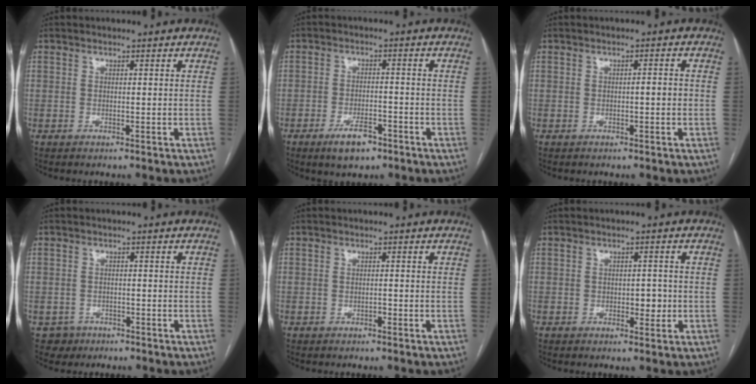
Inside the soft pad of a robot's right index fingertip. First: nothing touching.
{"total": 5.4, "force": [-3.4, 2.1, 3.6], "torque": [-0.066, -0.002, -0.053]}
{"total": 1.5, "force": [-0.3, 0.3, 1.4], "torque": [-0.020, 0.003, -0.005]}
{"total": 2.9, "force": [-1.5, 2.5, -0.4], "torque": [0.010, 0.012, -0.025]}
{"total": 0.5, "force": [-0.3, 0.3, 0.3], "torque": [-0.005, 0.002, -0.005]}
{"total": 2.6, "force": [-0.4, 1.5, 2.1], "torque": [-0.023, 0.003, -0.003]}